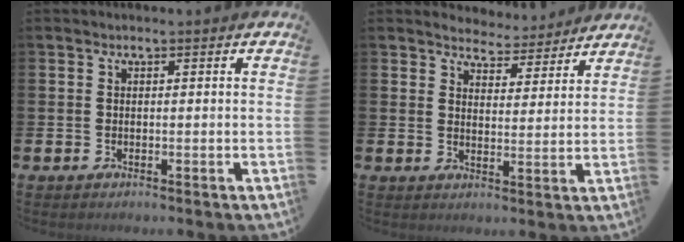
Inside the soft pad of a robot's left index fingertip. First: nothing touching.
{"total": 4.8, "force": [4.7, 1.0, -0.1], "torque": [-0.009, -0.038, 0.081]}